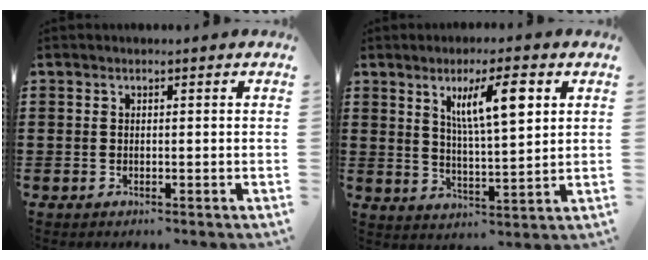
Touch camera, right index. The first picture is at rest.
{"total": 8.8, "force": [3.7, 2.0, 7.7], "torque": [-0.142, 0.006, 0.056]}